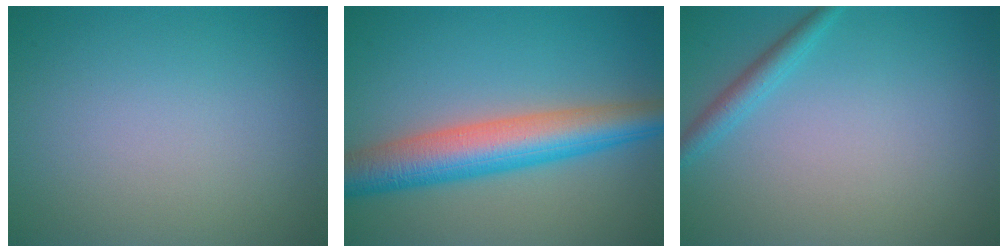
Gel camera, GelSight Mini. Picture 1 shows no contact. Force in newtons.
{"total": 7.6, "press": 7.6, "slide": 0.2}
{"total": 1.8, "press": 1.8, "slide": 0.0}